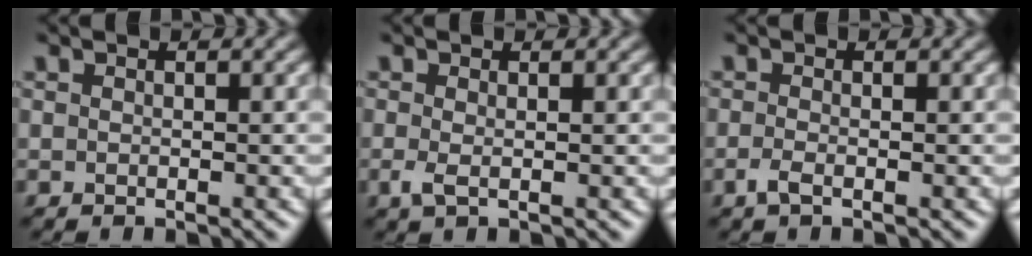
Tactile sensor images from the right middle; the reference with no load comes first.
{"total": 1.3, "force": [-0.2, 0.3, 1.2], "torque": [-0.031, -0.001, -0.005]}
{"total": 1.3, "force": [-0.6, 0.3, 1.1], "torque": [-0.028, -0.002, -0.016]}